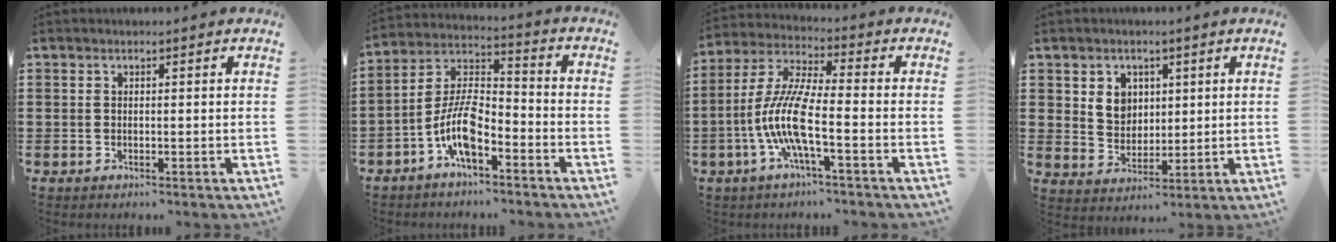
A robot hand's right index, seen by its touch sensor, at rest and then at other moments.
{"total": 9.2, "force": [-4.8, 3.7, 6.9], "torque": [-0.162, -0.001, -0.095]}
{"total": 9.5, "force": [-3.4, 1.7, 8.7], "torque": [-0.208, -0.018, -0.076]}
{"total": 5.1, "force": [1.9, 4.3, 1.8], "torque": [-0.046, 0.011, 0.033]}